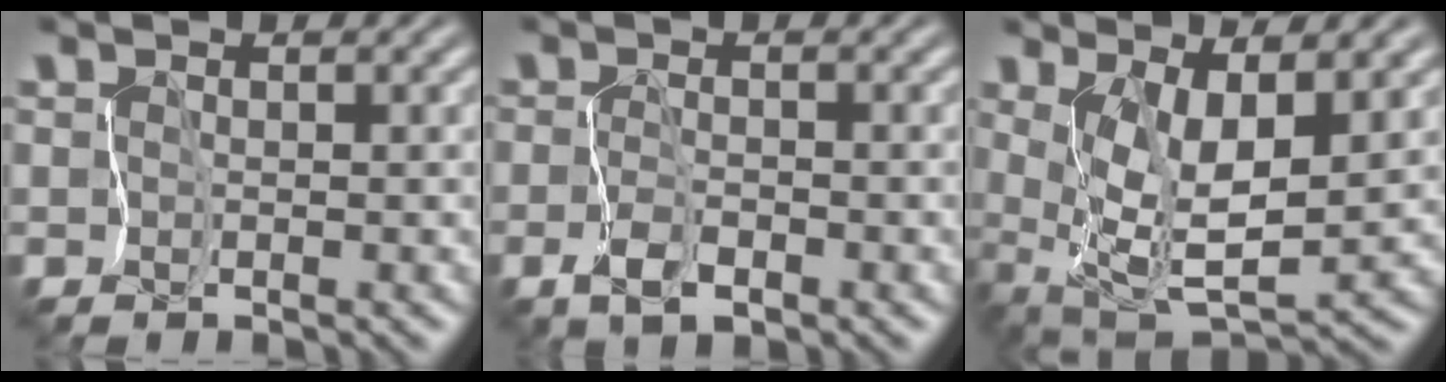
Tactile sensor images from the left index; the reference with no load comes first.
{"total": 2.2, "force": [-1.2, 1.0, 1.6], "torque": [-0.035, -0.006, -0.025]}
{"total": 5.9, "force": [1.8, 1.9, 5.3], "torque": [-0.112, -0.018, 0.037]}